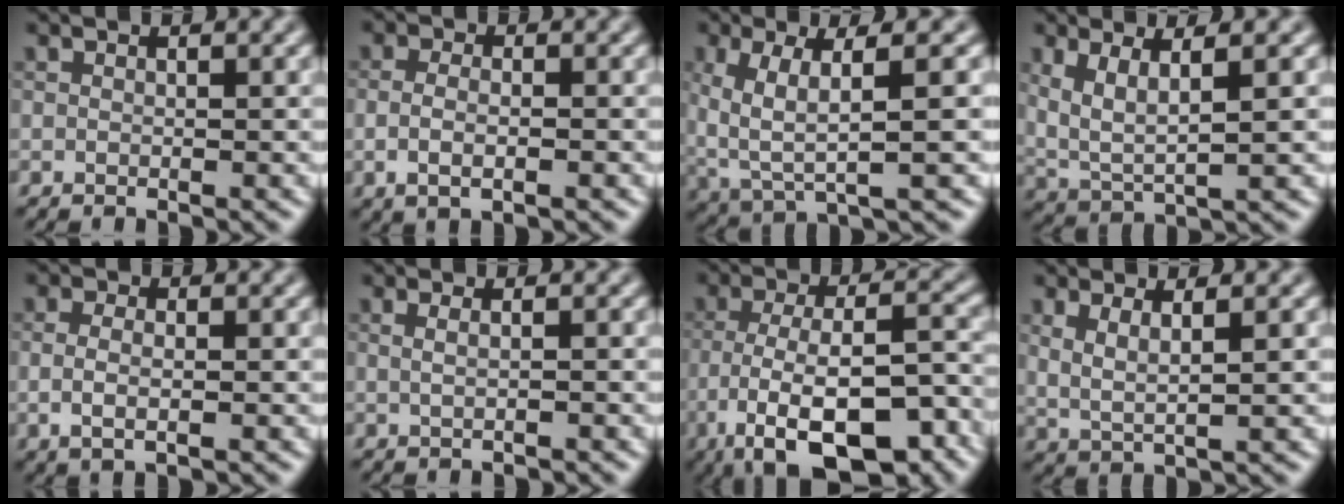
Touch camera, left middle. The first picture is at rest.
{"total": 2.4, "force": [-0.4, 1.2, 2.1], "torque": [-0.031, -0.007, -0.011]}
{"total": 5.6, "force": [0.9, 1.6, 5.3], "torque": [-0.115, -0.008, 0.023]}
{"total": 4.1, "force": [1.5, 1.3, 3.6], "torque": [-0.077, -0.006, 0.035]}
{"total": 2.2, "force": [-0.1, 1.0, 1.9], "torque": [-0.035, -0.008, -0.007]}
{"total": 1.9, "force": [0.5, 0.9, 1.5], "torque": [-0.010, -0.003, -0.007]}
{"total": 12.8, "force": [-6.6, 5.0, 9.7], "torque": [-0.165, -0.009, -0.107]}
{"total": 2.7, "force": [1.2, 0.9, 2.2], "torque": [-0.041, -0.009, 0.024]}